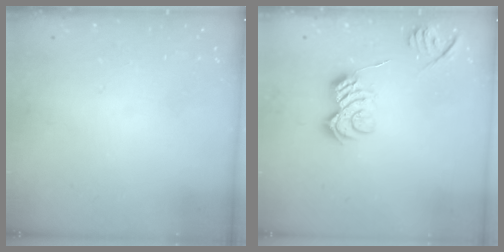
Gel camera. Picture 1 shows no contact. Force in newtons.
{"total": 9.7, "press": 9.7, "slide": 0.4}